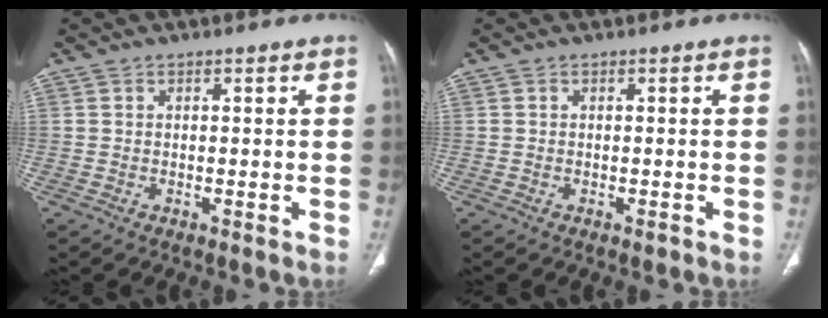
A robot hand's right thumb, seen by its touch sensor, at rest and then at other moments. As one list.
[{"total": 0.6, "force": [-0.4, 0.2, 0.4], "torque": [-0.003, 0.000, -0.004]}]